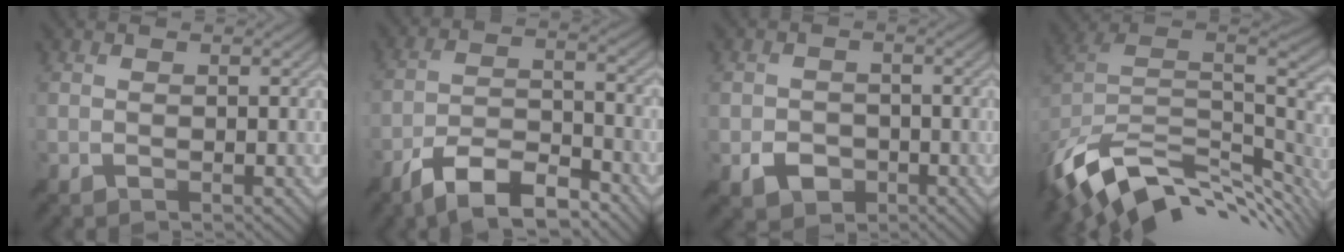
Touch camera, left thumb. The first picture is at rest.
{"total": 10.0, "force": [-7.3, 3.1, 6.0], "torque": [-0.106, 0.002, -0.139]}
{"total": 2.9, "force": [-1.4, 2.3, 1.0], "torque": [-0.020, -0.007, -0.025]}
{"total": 13.2, "force": [-6.0, 7.6, 9.0], "torque": [-0.201, -0.023, -0.090]}